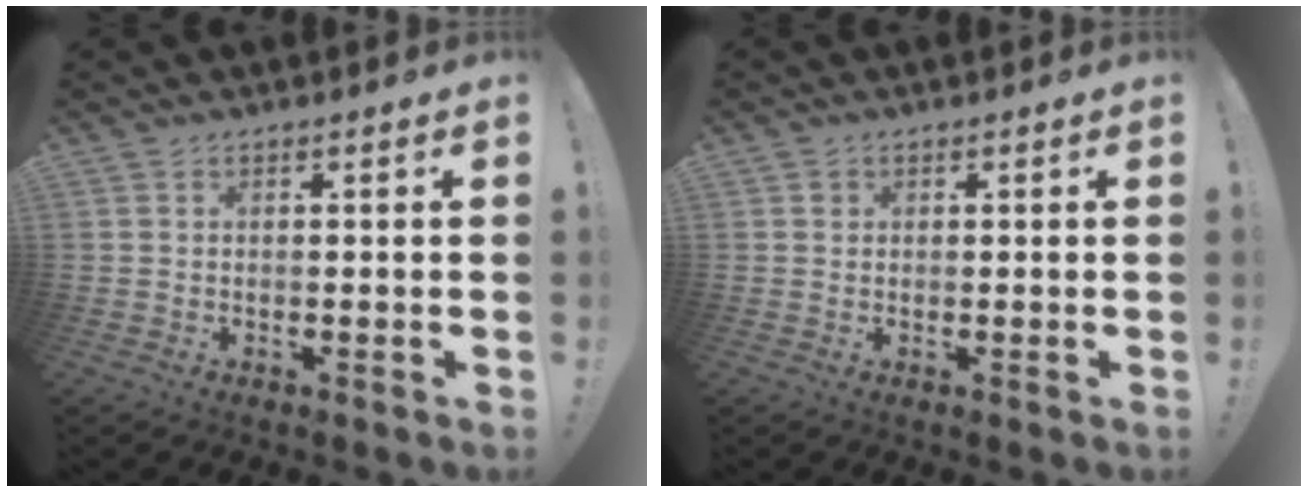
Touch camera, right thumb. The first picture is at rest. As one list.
[{"total": 1.1, "force": [0.4, 1.0, 0.1], "torque": [0.000, 0.002, 0.007]}]